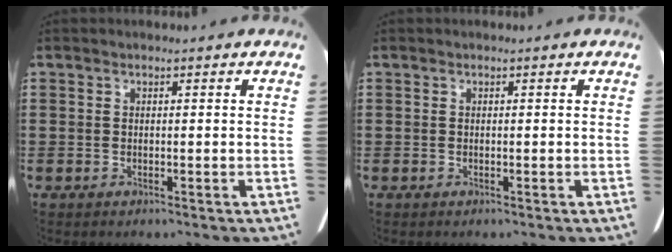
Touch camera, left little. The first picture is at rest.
{"total": 0.0}